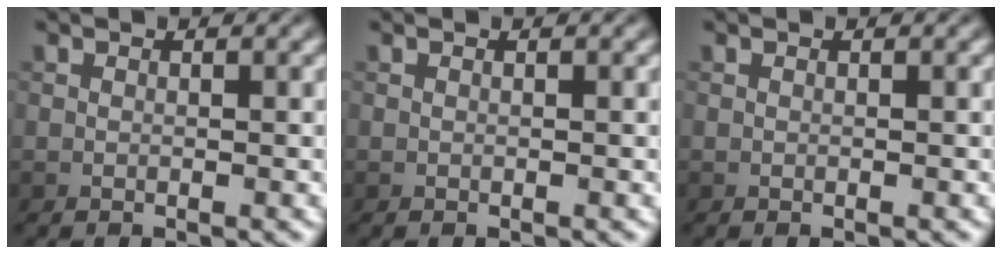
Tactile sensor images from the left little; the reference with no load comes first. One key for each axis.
{"total": 0.0}
{"total": 0.0}